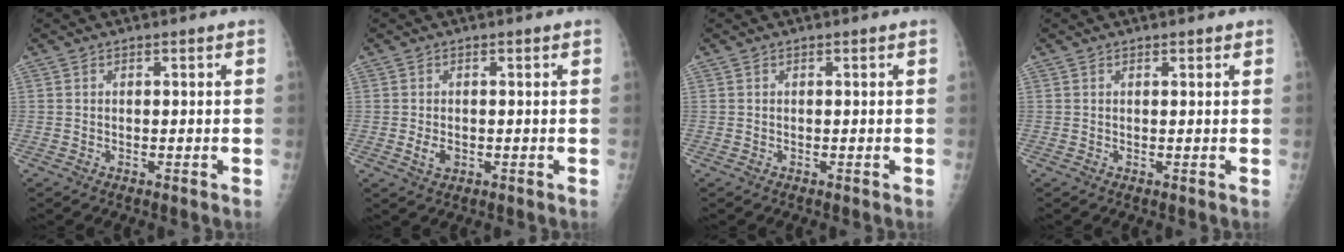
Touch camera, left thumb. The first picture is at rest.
{"total": 2.4, "force": [-0.5, 1.6, 1.7], "torque": [-0.028, -0.001, -0.005]}
{"total": 0.0}
{"total": 0.6, "force": [0.5, 0.2, 0.4], "torque": [-0.005, -0.001, 0.007]}